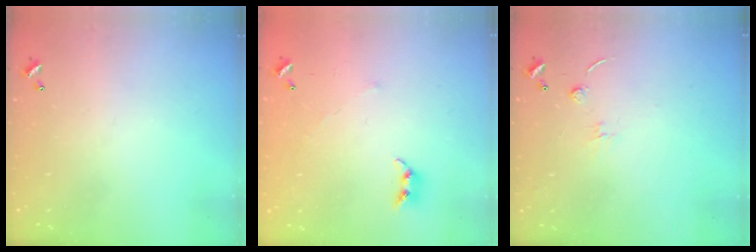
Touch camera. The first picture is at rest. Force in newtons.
{"total": 4.8, "press": 4.8, "slide": 0.8}
{"total": 1.3, "press": 1.2, "slide": 0.5}